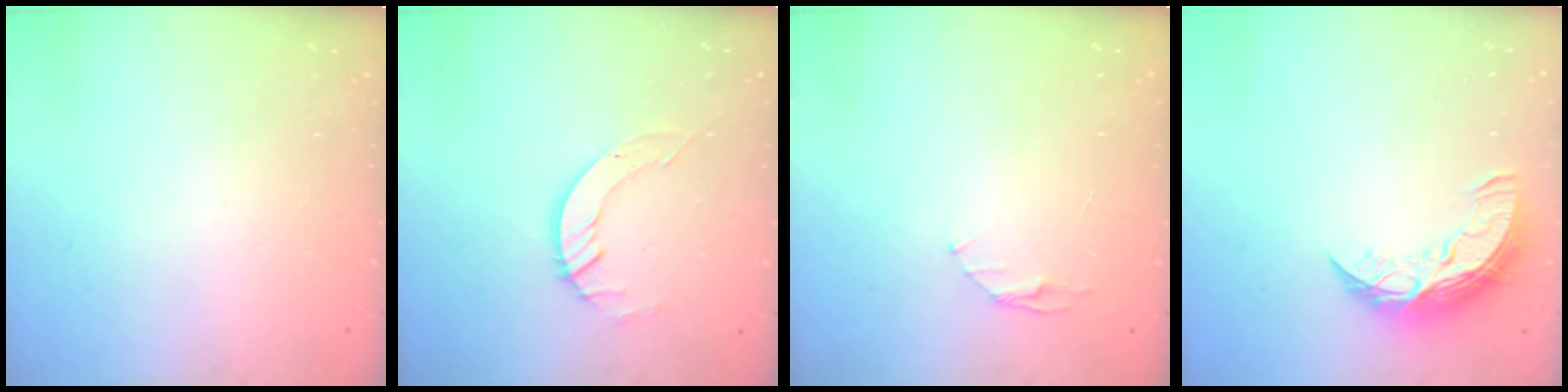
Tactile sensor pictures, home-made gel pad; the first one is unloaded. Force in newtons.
{"total": 4.8, "press": 4.8, "slide": 0.3}
{"total": 3.2, "press": 3.2, "slide": 0.4}
{"total": 10.0, "press": 10.0, "slide": 0.6}